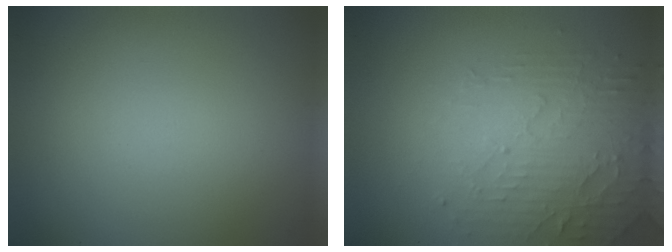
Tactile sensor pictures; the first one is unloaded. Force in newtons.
{"total": 5.0, "press": 3.3, "slide": 3.7}